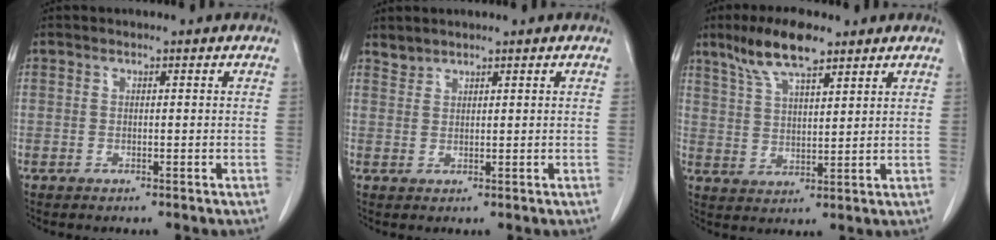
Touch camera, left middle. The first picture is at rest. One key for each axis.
{"total": 1.3, "fx": 1.3, "fy": 0.1, "fz": -0.2, "tx": 0.002, "ty": 0.002, "tz": 0.028}
{"total": 8.9, "fx": 6.4, "fy": 2.0, "fz": 5.8, "tx": -0.118, "ty": 0.012, "tz": 0.121}